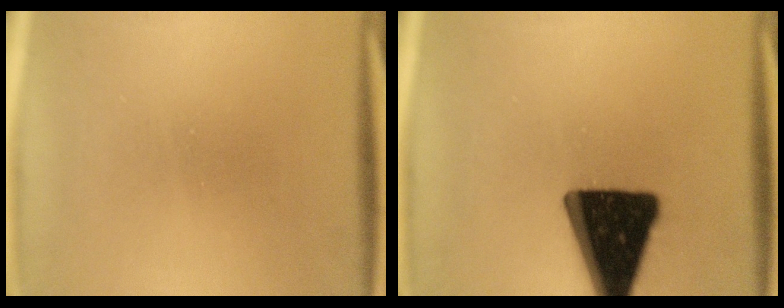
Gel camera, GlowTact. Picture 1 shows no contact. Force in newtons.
{"total": 19.3}